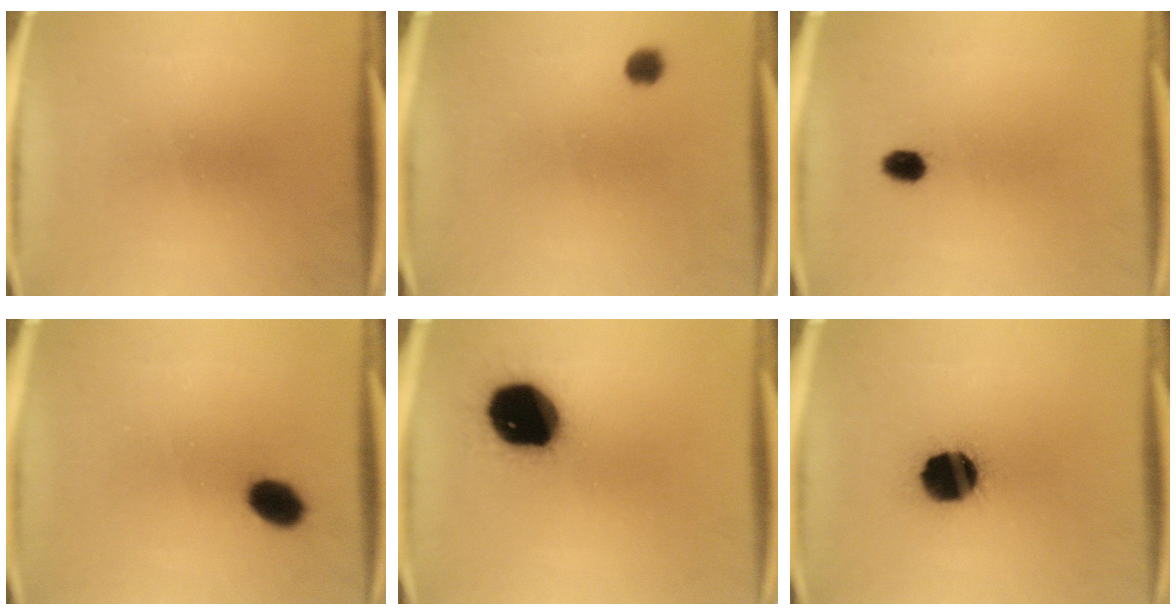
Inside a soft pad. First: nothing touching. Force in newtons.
{"total": 1.8}
{"total": 2.7}
{"total": 5.7}
{"total": 20.1}
{"total": 15.3}